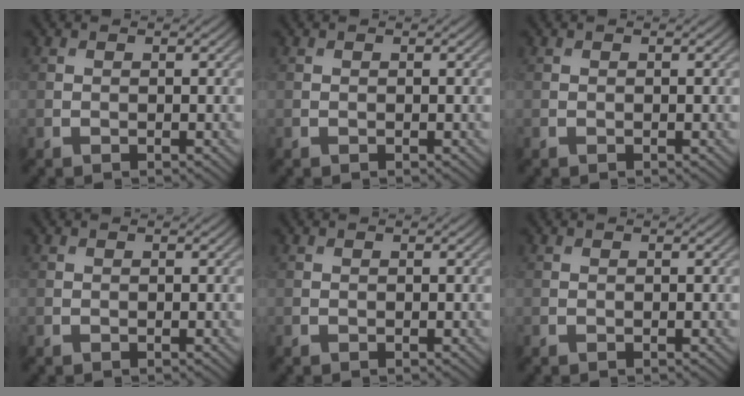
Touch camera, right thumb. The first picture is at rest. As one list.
[{"total": 0.0}, {"total": 0.0}, {"total": 0.0}, {"total": 0.0}, {"total": 0.0}]